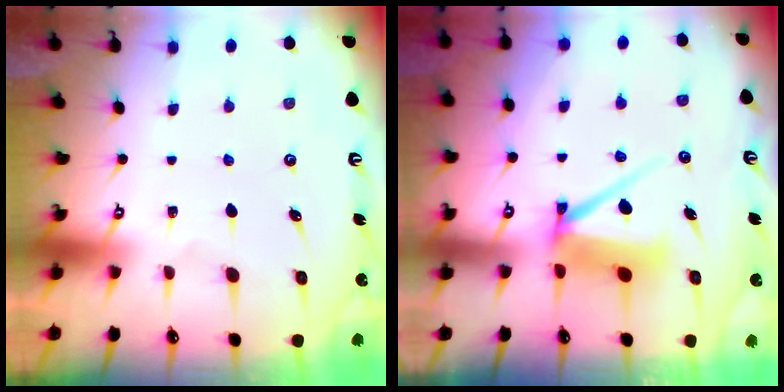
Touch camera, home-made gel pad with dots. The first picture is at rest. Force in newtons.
{"total": 8.7, "press": 8.7, "slide": 1.0}